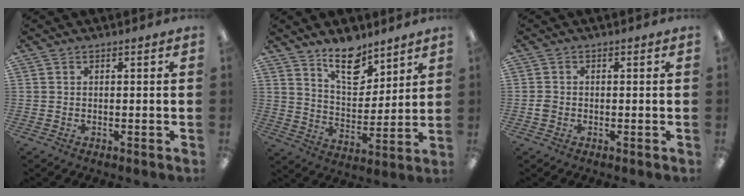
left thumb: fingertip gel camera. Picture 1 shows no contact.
{"total": 12.7, "force": [9.5, 6.0, 5.9], "torque": [-0.079, -0.059, 0.169]}
{"total": 1.6, "force": [-0.5, 1.4, 0.7], "torque": [-0.012, 0.005, -0.011]}